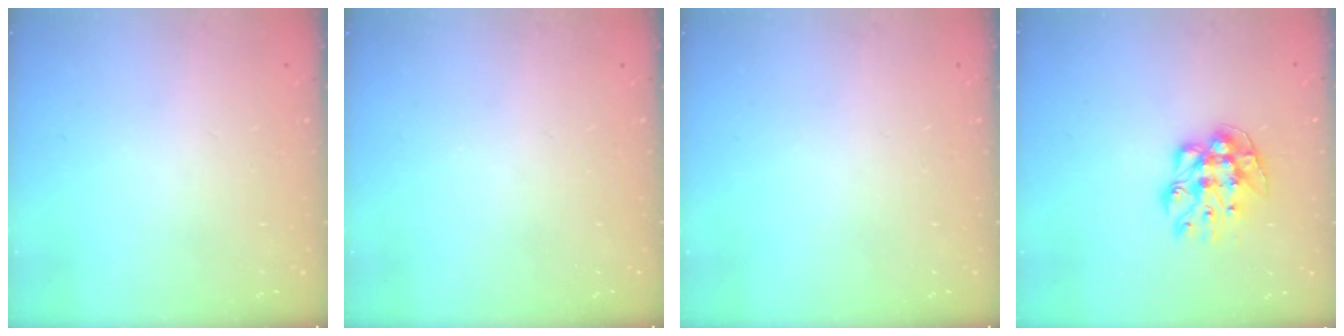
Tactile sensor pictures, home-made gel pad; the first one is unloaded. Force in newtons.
{"total": 0.0}
{"total": 0.0}
{"total": 9.7, "press": 9.7, "slide": 0.4}